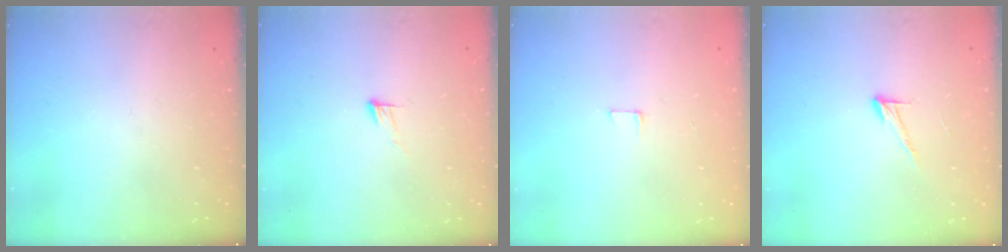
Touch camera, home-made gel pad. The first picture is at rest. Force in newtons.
{"total": 4.2, "press": 4.2, "slide": 0.4}
{"total": 5.0, "press": 4.9, "slide": 0.4}
{"total": 7.1, "press": 7.0, "slide": 0.4}